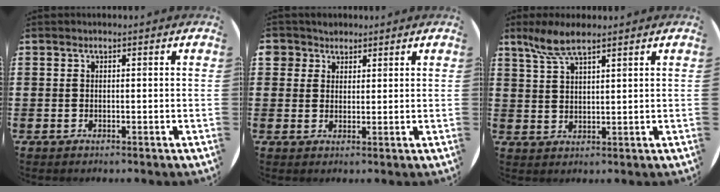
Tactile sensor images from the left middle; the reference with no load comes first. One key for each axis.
{"total": 2.6, "fx": 1.9, "fy": 1.9, "fz": -0.3, "tx": 0.005, "ty": 0.004, "tz": 0.035}
{"total": 5.4, "fx": 4.2, "fy": 1.1, "fz": 3.2, "tx": -0.074, "ty": 0.000, "tz": 0.075}